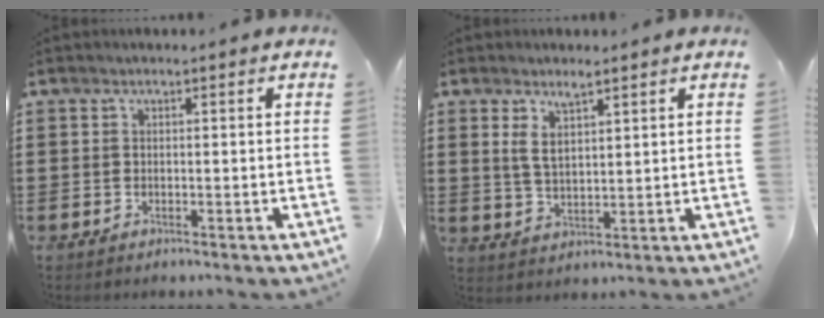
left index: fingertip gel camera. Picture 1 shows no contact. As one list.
[{"total": 4.0, "force": [2.5, 1.4, 2.8], "torque": [-0.060, 0.003, 0.044]}]